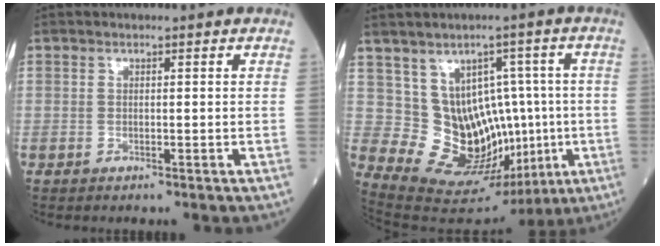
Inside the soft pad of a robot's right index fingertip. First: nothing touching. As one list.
[{"total": 12.7, "force": [0.0, 9.3, 8.6], "torque": [-0.125, 0.034, 0.039]}]